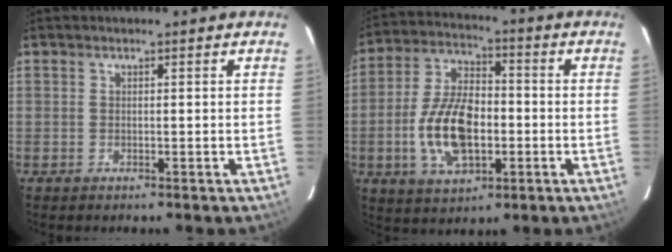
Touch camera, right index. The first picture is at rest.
{"total": 14.5, "force": [-3.1, 7.9, 11.8], "torque": [-0.236, 0.011, -0.049]}